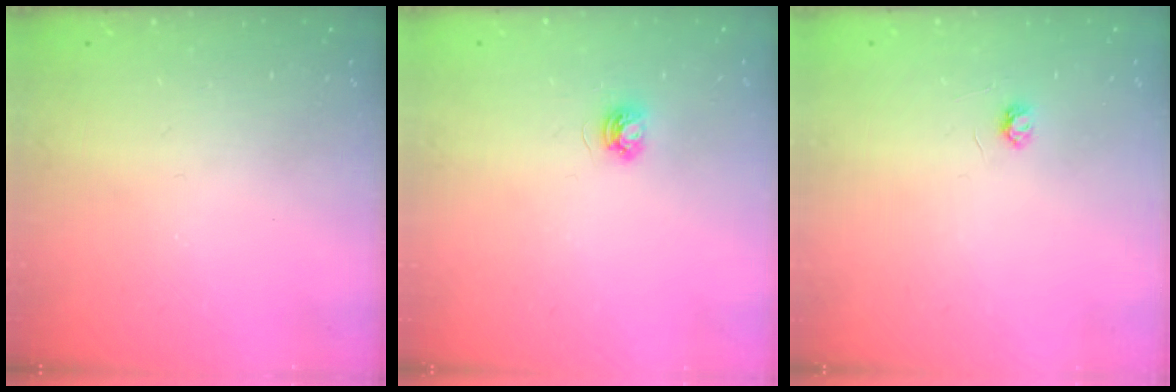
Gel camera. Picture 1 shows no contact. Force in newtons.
{"total": 3.9, "press": 3.9, "slide": 0.4}
{"total": 2.6, "press": 2.6, "slide": 0.3}